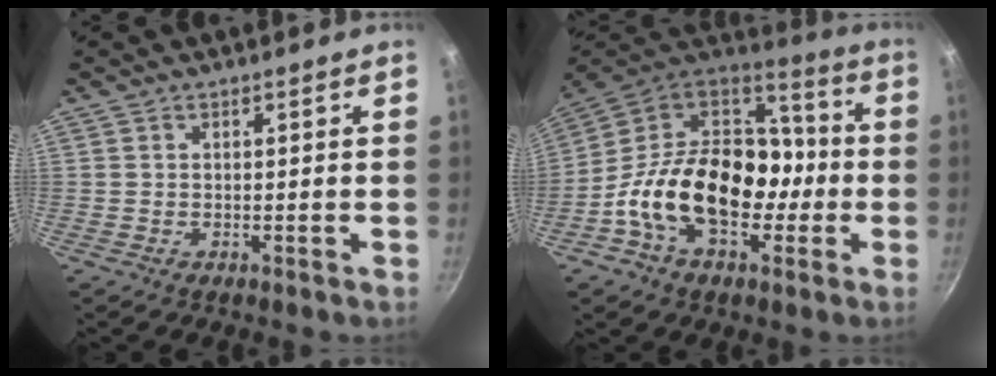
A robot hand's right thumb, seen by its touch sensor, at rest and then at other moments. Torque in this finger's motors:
{"motor_torque": [1.48, 2.94, 1.41, -1.36, 0.23]}